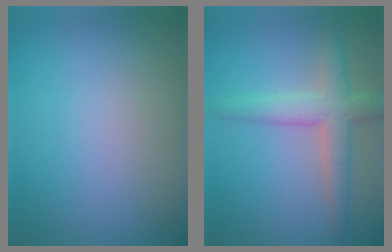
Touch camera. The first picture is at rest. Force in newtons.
{"total": 3.9, "press": 3.9, "slide": 0.1}